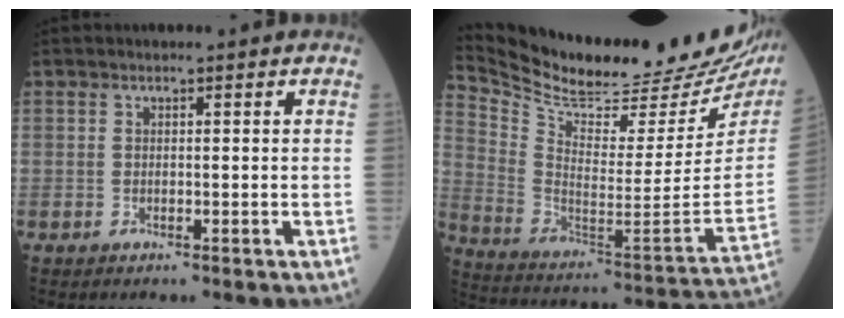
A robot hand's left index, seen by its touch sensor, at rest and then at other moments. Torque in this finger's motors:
{"motor_torque": [0.89, -1.25, -0.06, -0.02]}